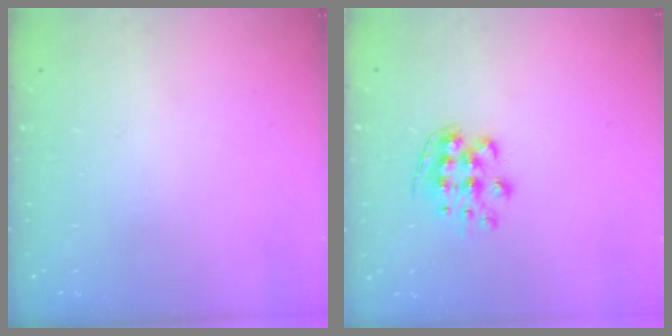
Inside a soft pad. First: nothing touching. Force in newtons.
{"total": 8.7, "press": 8.7, "slide": 0.6}